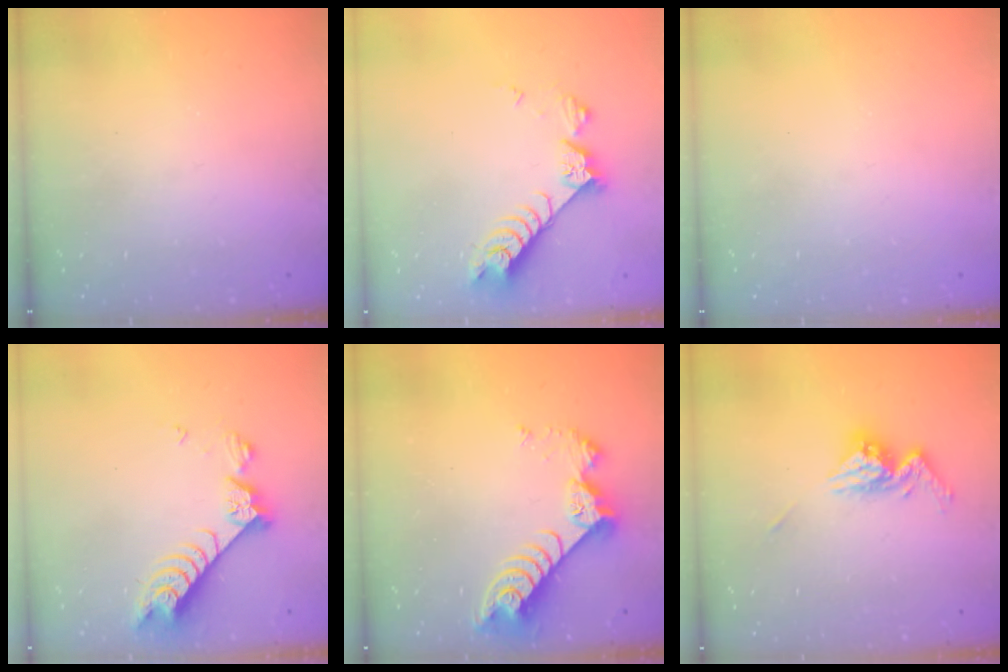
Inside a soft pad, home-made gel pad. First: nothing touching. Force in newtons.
{"total": 7.4, "press": 7.3, "slide": 1.1}
{"total": 0.0}
{"total": 7.6, "press": 7.6, "slide": 0.8}
{"total": 9.4, "press": 9.3, "slide": 0.8}
{"total": 10.6, "press": 10.6, "slide": 1.0}